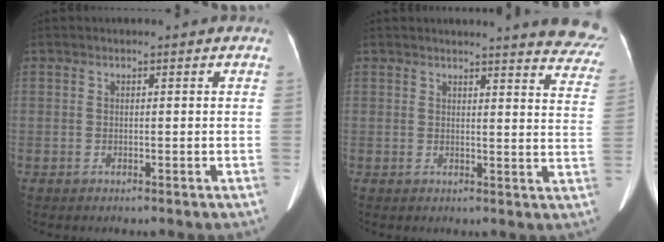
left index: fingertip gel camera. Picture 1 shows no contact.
{"total": 12.6, "force": [11.5, 1.5, 4.8], "torque": [-0.029, -0.059, 0.099]}